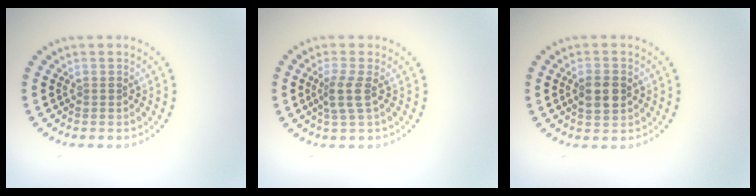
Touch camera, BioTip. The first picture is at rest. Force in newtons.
{"total": 2.0, "press": 1.6, "slide": 1.2}
{"total": 2.6, "press": 2.6, "slide": 0.2}